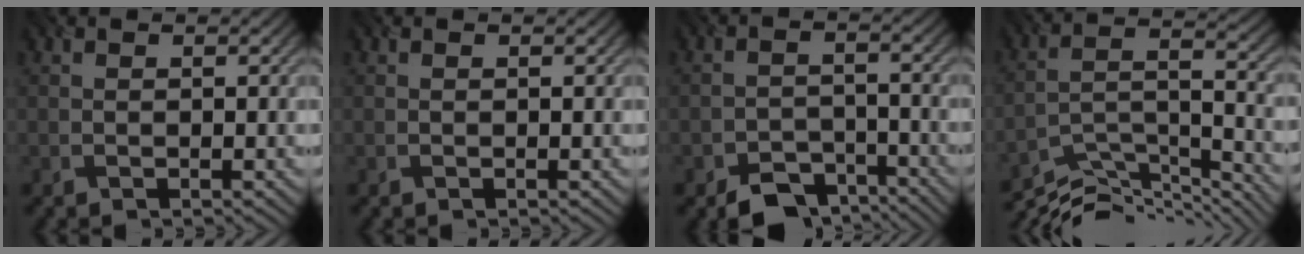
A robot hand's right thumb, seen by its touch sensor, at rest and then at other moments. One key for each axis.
{"total": 0.0}
{"total": 5.9, "fx": -4.5, "fy": 3.0, "fz": 2.4, "tx": -0.039, "ty": -0.008, "tz": -0.080}
{"total": 10.2, "fx": -8.3, "fy": 2.5, "fz": 5.3, "tx": -0.099, "ty": -0.005, "tz": -0.148}